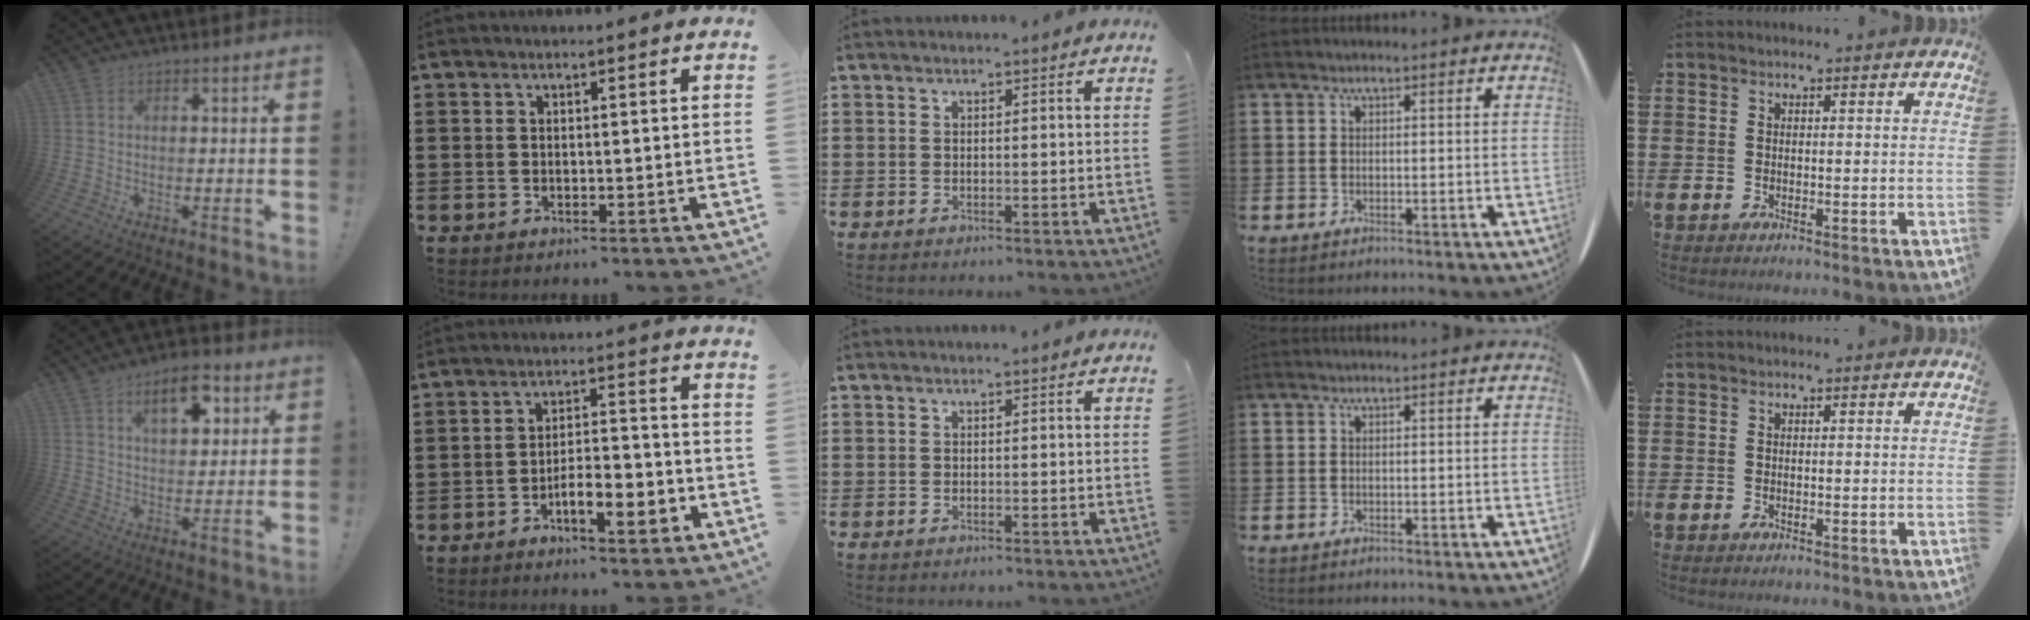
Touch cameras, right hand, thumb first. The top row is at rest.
{"thumb": {"total": 10.4, "force": [5.0, 5.0, 7.7], "torque": [-0.111, -0.010, 0.085]}, "index": {"total": 6.9, "force": [-3.4, 2.5, 5.4], "torque": [-0.095, 0.004, -0.060]}}